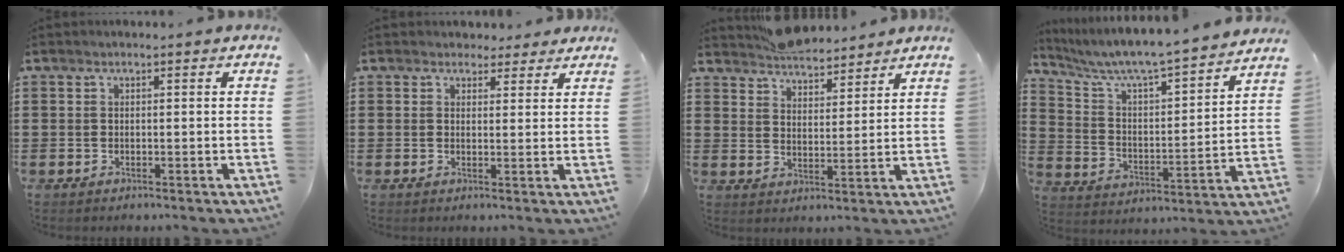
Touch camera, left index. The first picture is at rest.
{"total": 2.4, "force": [2.0, 1.3, 0.2], "torque": [-0.003, 0.004, 0.036]}
{"total": 5.7, "force": [5.5, 1.3, 0.2], "torque": [-0.023, -0.012, 0.108]}
{"total": 5.9, "force": [5.5, -0.1, 2.3], "torque": [-0.070, -0.049, 0.085]}